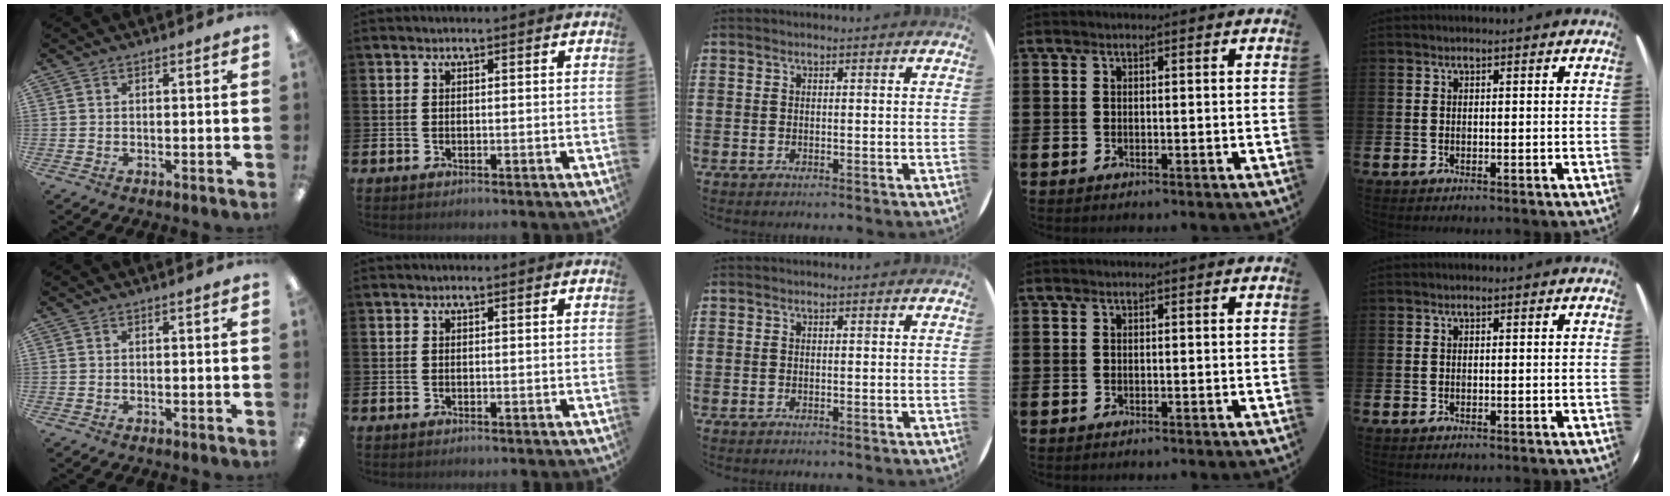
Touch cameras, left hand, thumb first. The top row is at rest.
{}